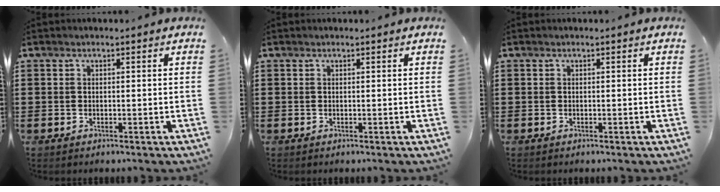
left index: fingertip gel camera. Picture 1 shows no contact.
{"total": 0.0}
{"total": 0.0}